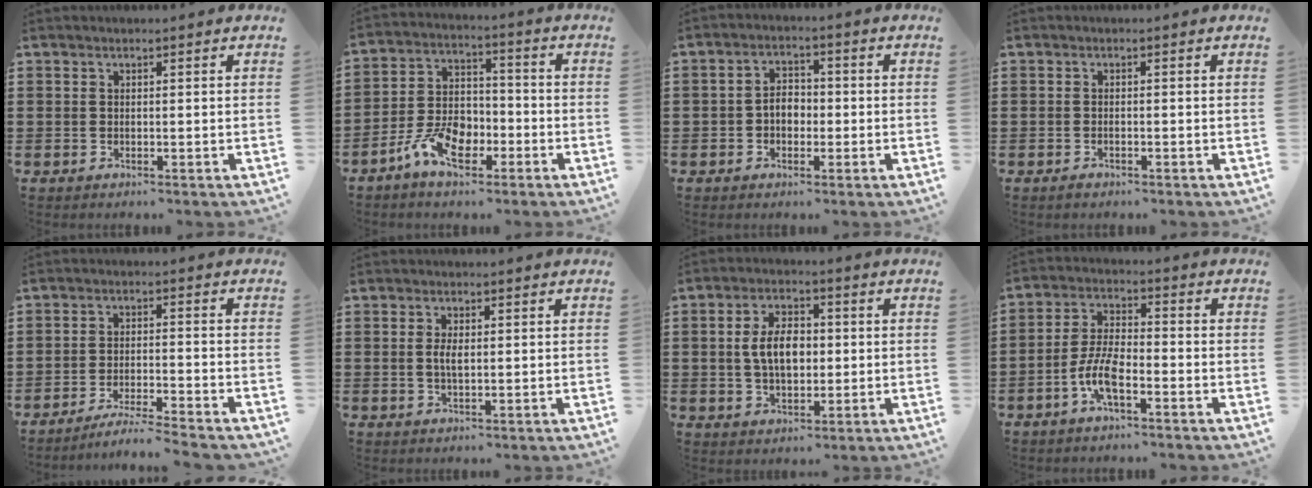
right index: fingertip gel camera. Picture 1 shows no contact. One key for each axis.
{"total": 7.7, "fx": -3.9, "fy": 4.8, "fz": 4.6, "tx": -0.111, "ty": 0.013, "tz": -0.077}
{"total": 3.5, "fx": -0.8, "fy": 2.5, "fz": 2.4, "tx": -0.048, "ty": 0.006, "tz": -0.017}
{"total": 0.7, "fx": -0.5, "fy": 0.1, "fz": 0.4, "tx": -0.010, "ty": -0.007, "tz": -0.009}
{"total": 4.3, "fx": -4.1, "fy": -0.6, "fz": 1.1, "tx": -0.028, "ty": -0.009, "tz": -0.084}
{"total": 2.6, "fx": 0.2, "fy": 1.0, "fz": 2.4, "tx": -0.056, "ty": -0.001, "tz": 0.000}
{"total": 6.8, "fx": 0.1, "fy": 3.9, "fz": 5.6, "tx": -0.101, "ty": 0.005, "tz": -0.005}
{"total": 6.9, "fx": -3.1, "fy": 2.2, "fz": 5.7, "tx": -0.137, "ty": -0.008, "tz": -0.062}